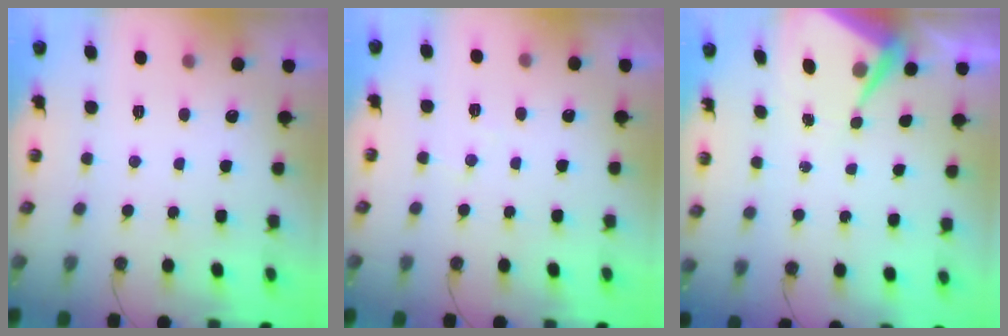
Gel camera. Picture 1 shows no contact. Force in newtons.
{"total": 4.9, "press": 4.8, "slide": 0.7}
{"total": 6.7, "press": 6.7, "slide": 0.3}